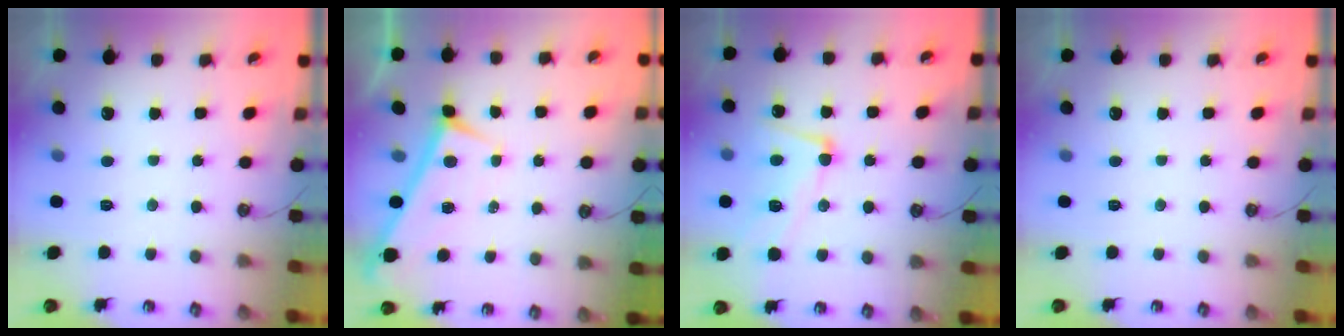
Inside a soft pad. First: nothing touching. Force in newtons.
{"total": 0.0}
{"total": 5.8, "press": 5.7, "slide": 1.2}
{"total": 0.0}